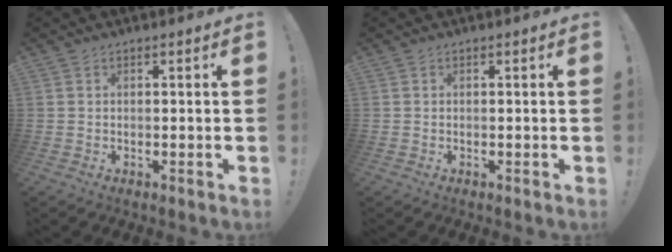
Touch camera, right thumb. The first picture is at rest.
{"total": 0.0}